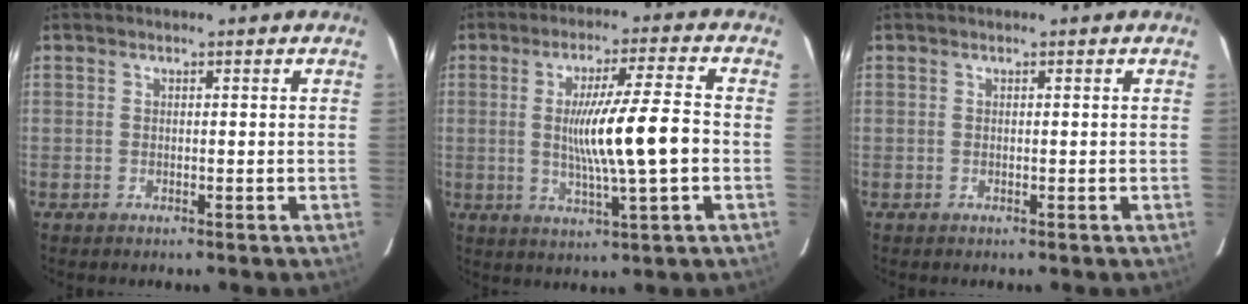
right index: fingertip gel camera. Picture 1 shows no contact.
{"total": 11.3, "force": [-0.8, -0.3, 11.3], "torque": [-0.200, -0.004, -0.012]}
{"total": 0.0}